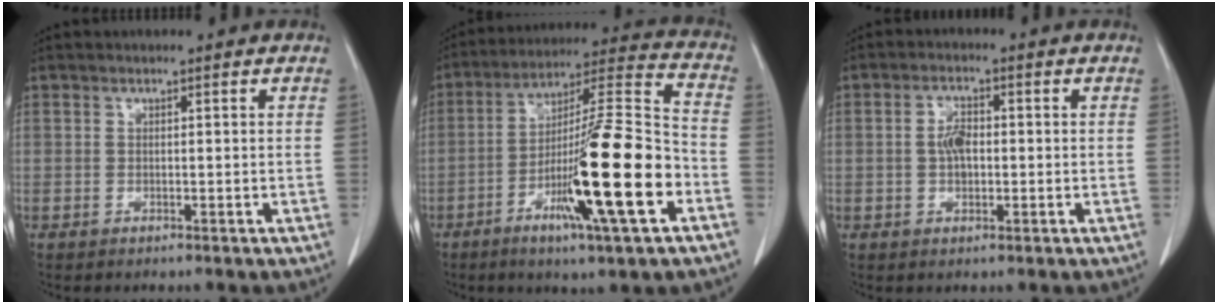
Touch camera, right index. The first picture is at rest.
{"total": 20.0, "force": [-7.1, 0.8, 18.7], "torque": [-0.314, -0.014, -0.120]}
{"total": 3.4, "force": [-0.1, 1.9, 2.9], "torque": [-0.053, 0.005, -0.002]}